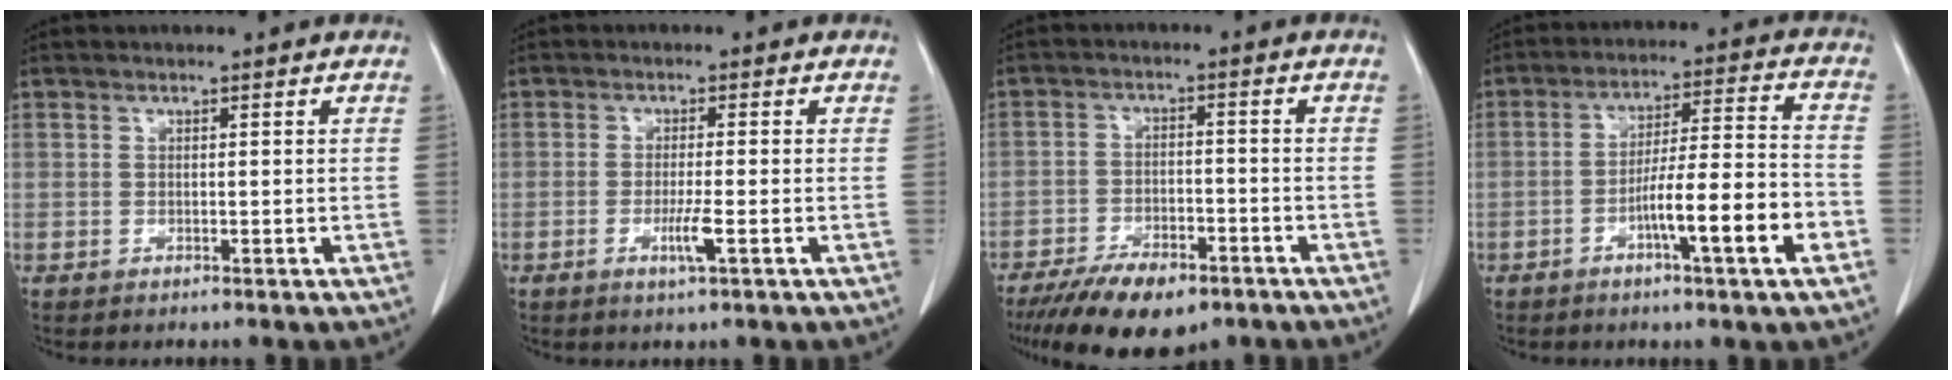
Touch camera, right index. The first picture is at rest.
{"total": 3.3, "force": [-1.2, -0.1, 3.1], "torque": [-0.060, -0.007, -0.023]}
{"total": 11.2, "force": [-8.0, 4.4, 6.6], "torque": [-0.109, -0.010, -0.129]}
{"total": 12.1, "force": [-4.8, 0.4, 11.1], "torque": [-0.177, 0.007, -0.077]}